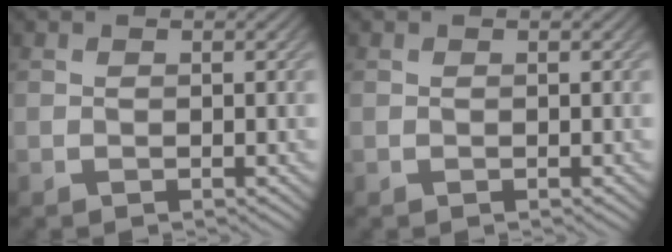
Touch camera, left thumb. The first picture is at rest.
{"total": 0.0}